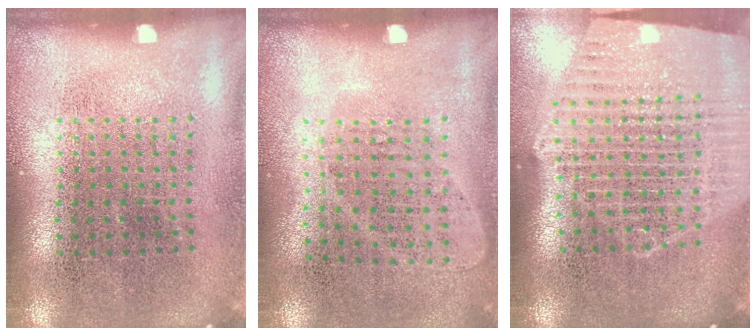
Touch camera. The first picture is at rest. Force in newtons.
{"total": 0.9, "press": 0.8, "slide": 0.4}
{"total": 2.2, "press": 2.0, "slide": 1.0}